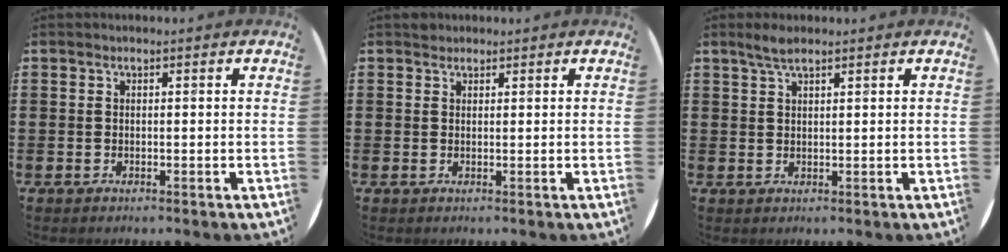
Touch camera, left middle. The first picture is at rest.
{"total": 0.9, "force": [0.8, 0.3, -0.2], "torque": [0.003, 0.004, 0.016]}
{"total": 2.3, "force": [1.8, 0.5, 1.3], "torque": [-0.027, 0.006, 0.032]}